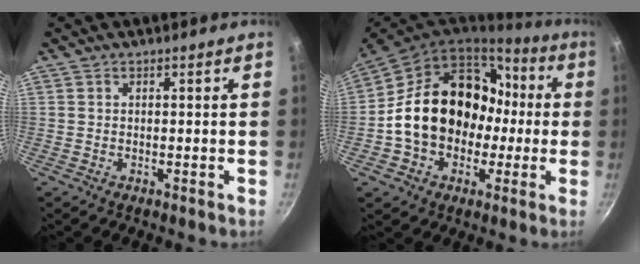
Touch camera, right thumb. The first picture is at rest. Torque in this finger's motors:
{"motor_torque": [1.77, 3.24, 1.95, -0.82, 0.27]}